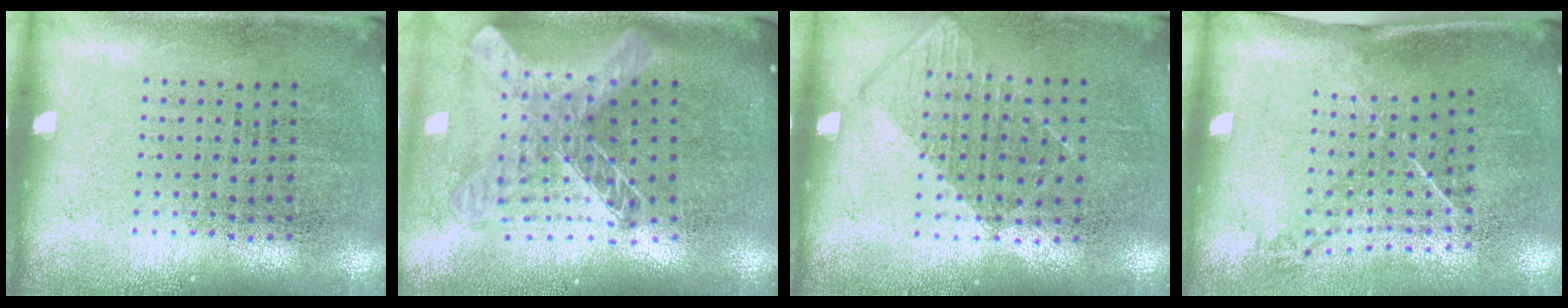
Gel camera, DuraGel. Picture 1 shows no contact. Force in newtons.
{"total": 2.1, "press": 1.6, "slide": 1.3}
{"total": 0.8, "press": 0.7, "slide": 0.4}
{"total": 1.5, "press": 1.0, "slide": 1.1}